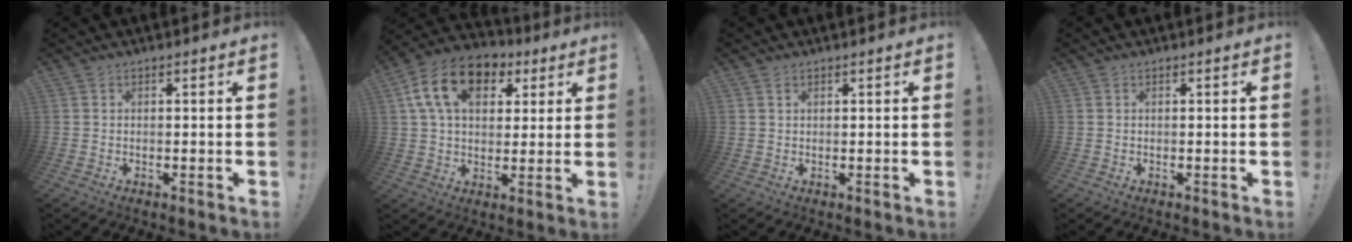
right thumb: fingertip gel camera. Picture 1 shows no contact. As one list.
[{"total": 16.5, "force": [6.3, 11.1, 10.5], "torque": [-0.176, -0.007, 0.119]}, {"total": 1.0, "force": [0.6, 0.6, 0.6], "torque": [-0.009, -0.001, 0.012]}, {"total": 0.0}]